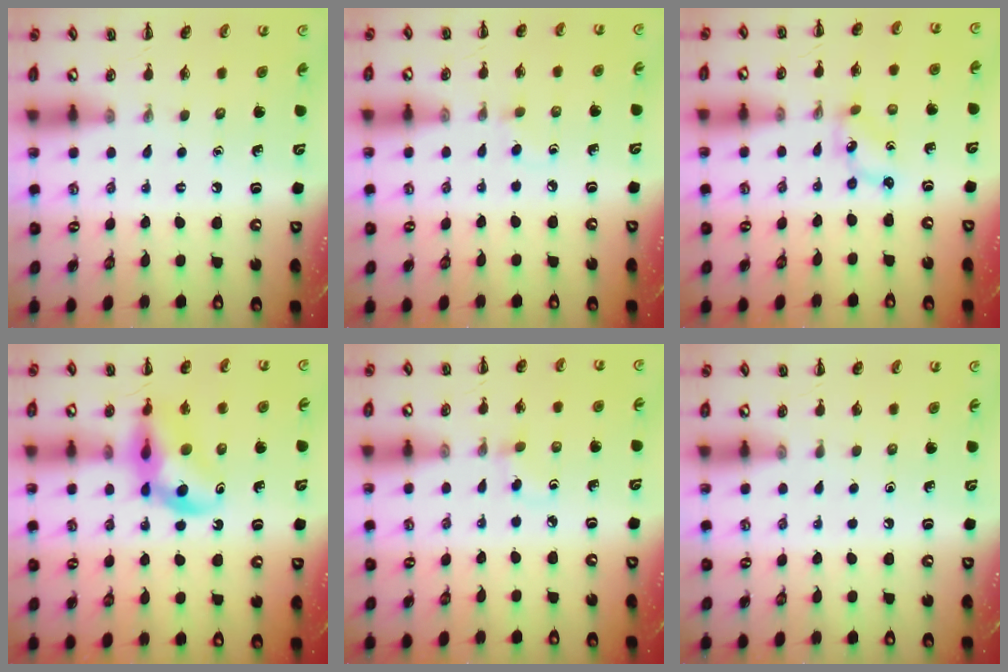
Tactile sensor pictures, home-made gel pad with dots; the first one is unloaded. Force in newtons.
{"total": 2.4, "press": 2.1, "slide": 1.0}
{"total": 1.4, "press": 1.3, "slide": 0.3}
{"total": 10.3, "press": 9.8, "slide": 3.1}
{"total": 2.7, "press": 2.4, "slide": 1.1}
{"total": 0.0}